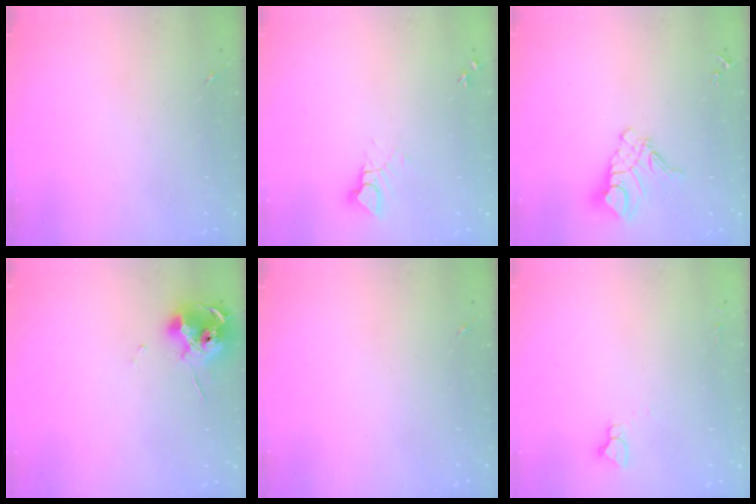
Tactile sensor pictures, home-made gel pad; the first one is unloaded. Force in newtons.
{"total": 4.0, "press": 3.9, "slide": 0.4}
{"total": 12.1, "press": 12.0, "slide": 1.2}
{"total": 11.2, "press": 11.1, "slide": 1.1}
{"total": 0.0}
{"total": 2.9, "press": 2.9, "slide": 0.2}